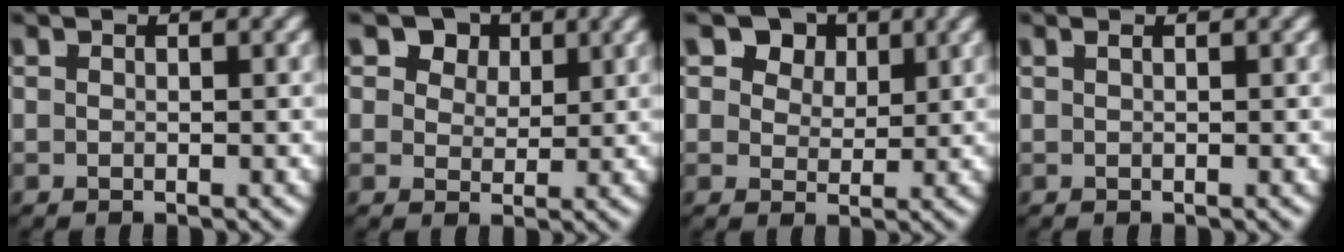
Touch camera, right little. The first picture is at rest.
{"total": 6.7, "force": [2.8, 5.2, 3.3], "torque": [-0.062, -0.005, 0.044]}
{"total": 7.3, "force": [3.0, 5.6, 3.6], "torque": [-0.066, -0.003, 0.048]}
{"total": 0.7, "force": [0.1, -0.7, 0.1], "torque": [0.005, 0.004, 0.003]}